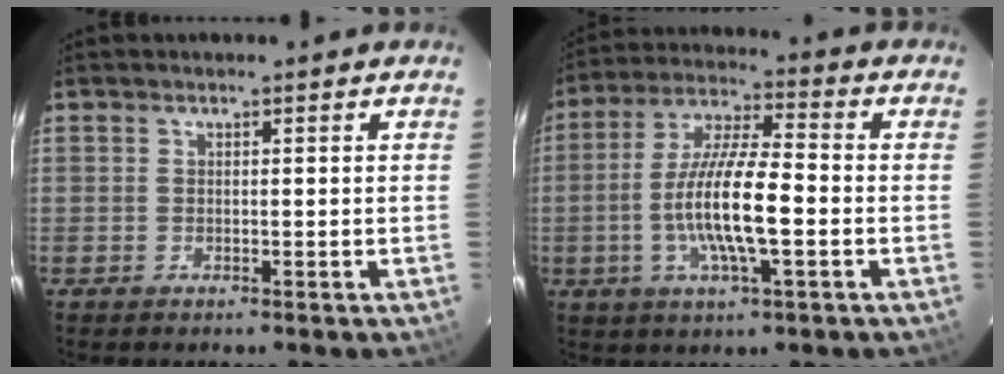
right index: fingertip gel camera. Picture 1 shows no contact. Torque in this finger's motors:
{"motor_torque": [1.16, -0.76, 1.05, 0.21]}